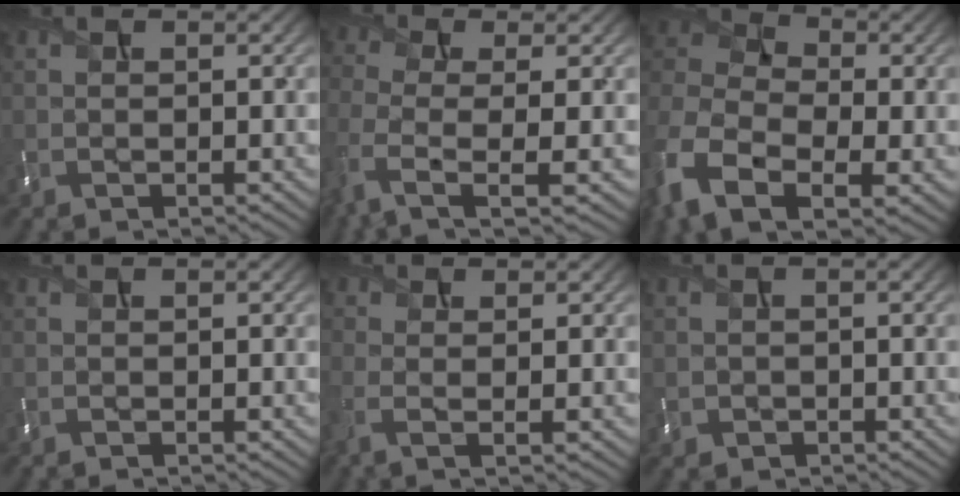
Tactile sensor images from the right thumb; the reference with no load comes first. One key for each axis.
{"total": 6.5, "fx": -2.5, "fy": 2.5, "fz": 5.5, "tx": -0.135, "ty": -0.012, "tz": -0.058}
{"total": 13.5, "fx": -4.8, "fy": 8.9, "fz": 9.0, "tx": -0.251, "ty": -0.019, "tz": -0.091}
{"total": 0.0}
{"total": 2.5, "fx": -0.3, "fy": 0.7, "fz": 2.4, "tx": -0.063, "ty": -0.004, "tz": -0.009}
{"total": 1.5, "fx": -0.6, "fy": 1.4, "fz": 0.4, "tx": -0.005, "ty": -0.008, "tz": -0.013}